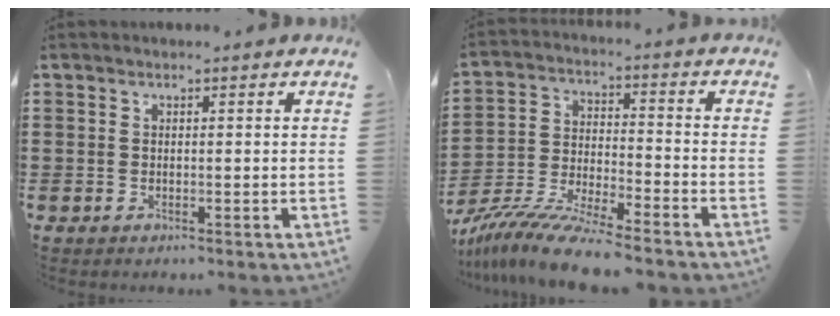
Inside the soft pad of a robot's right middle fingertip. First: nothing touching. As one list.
[{"total": 9.9, "force": [-9.1, 0.2, 3.7], "torque": [-0.077, 0.007, -0.181]}]